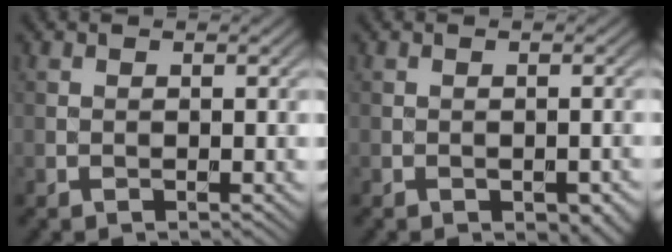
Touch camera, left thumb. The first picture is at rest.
{"total": 2.9, "force": [-1.4, 1.5, 2.1], "torque": [-0.027, -0.005, -0.012]}